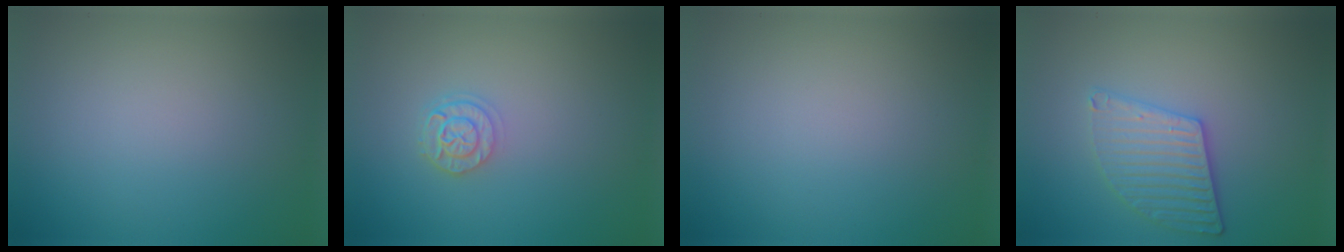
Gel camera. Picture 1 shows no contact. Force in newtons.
{"total": 2.4, "press": 2.0, "slide": 1.3}
{"total": 0.0}
{"total": 3.4, "press": 3.3, "slide": 1.0}